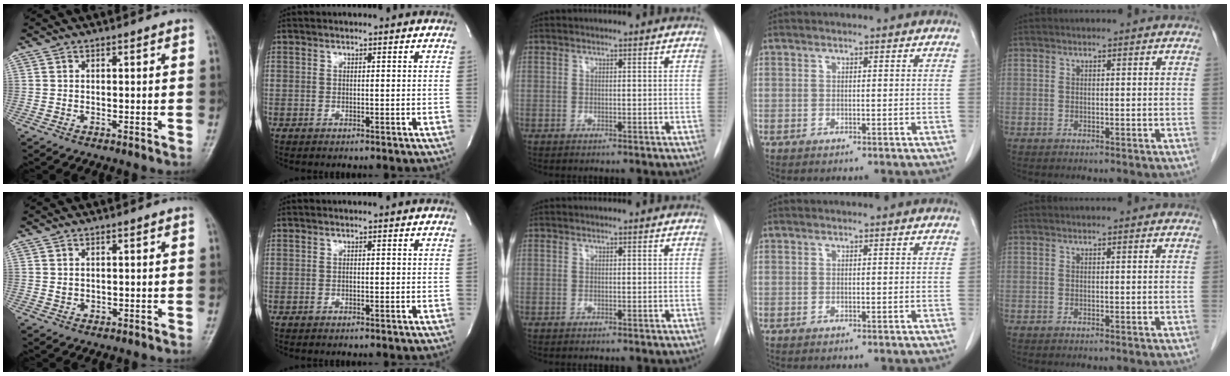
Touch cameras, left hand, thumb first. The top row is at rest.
{"thumb": {"total": 1.4, "force": [0.8, 0.7, 0.9], "torque": [-0.008, -0.007, 0.017]}}